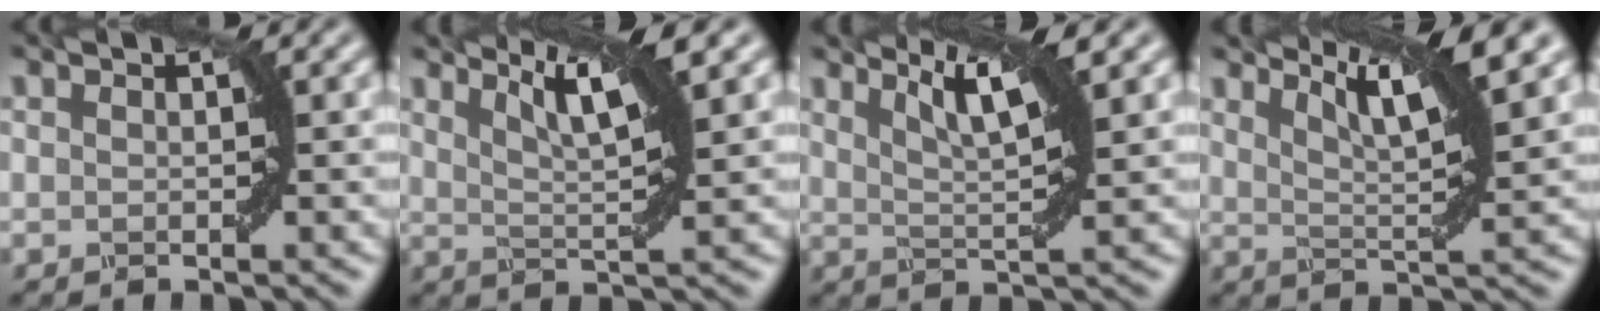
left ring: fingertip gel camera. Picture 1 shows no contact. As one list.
[{"total": 4.8, "force": [2.7, 0.9, 3.9], "torque": [-0.065, 0.005, 0.052]}, {"total": 4.5, "force": [2.4, 1.0, 3.7], "torque": [-0.062, 0.005, 0.044]}, {"total": 6.8, "force": [4.5, 1.2, 4.9], "torque": [-0.070, 0.012, 0.074]}]